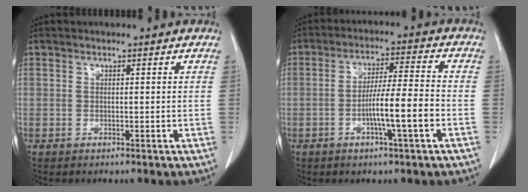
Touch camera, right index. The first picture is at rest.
{"total": 8.3, "force": [-2.7, 0.0, 7.9], "torque": [-0.137, 0.004, -0.049]}